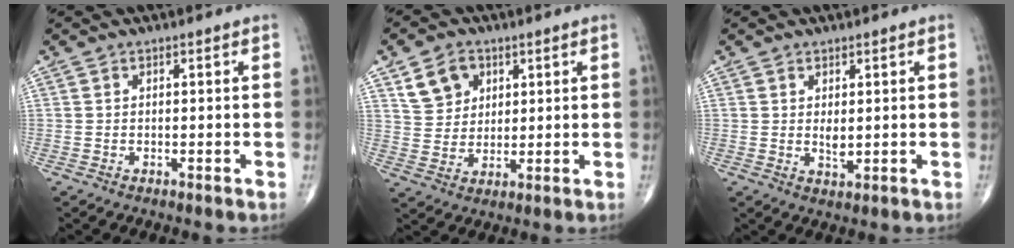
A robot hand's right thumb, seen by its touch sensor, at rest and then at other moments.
{"total": 7.7, "force": [3.6, 6.0, 3.2], "torque": [-0.031, -0.015, 0.069]}
{"total": 2.4, "force": [0.4, 1.2, 2.1], "torque": [-0.033, -0.009, 0.011]}